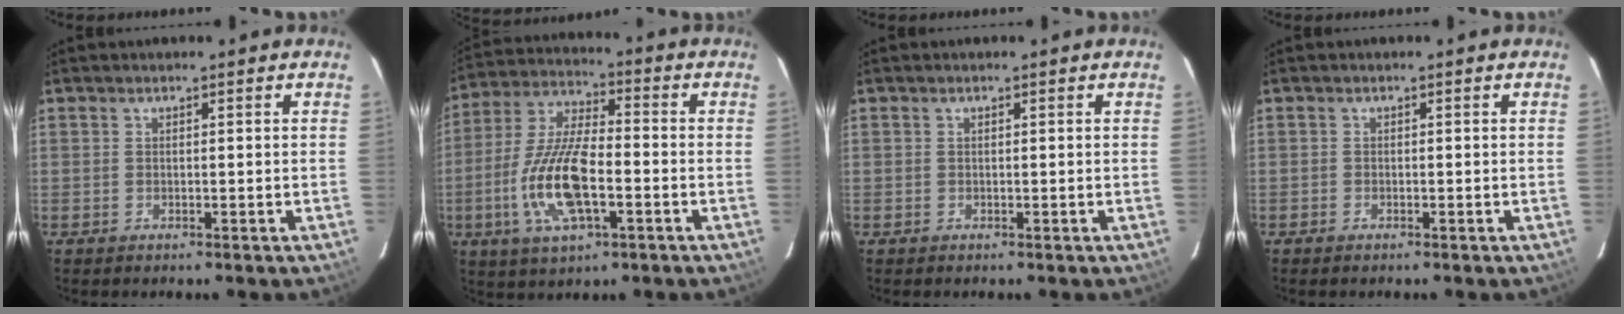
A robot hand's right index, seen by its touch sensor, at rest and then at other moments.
{"total": 14.4, "force": [-4.2, 5.2, 12.8], "torque": [-0.270, -0.005, -0.079]}
{"total": 0.0}
{"total": 0.8, "force": [-0.7, 0.3, 0.2], "torque": [-0.006, -0.001, -0.013]}